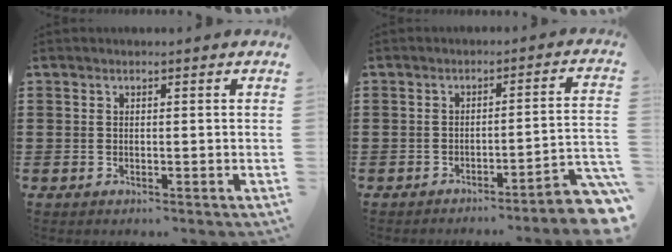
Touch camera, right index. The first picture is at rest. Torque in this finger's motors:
{"motor_torque": [1.30, -0.84, 0.80, 0.05]}